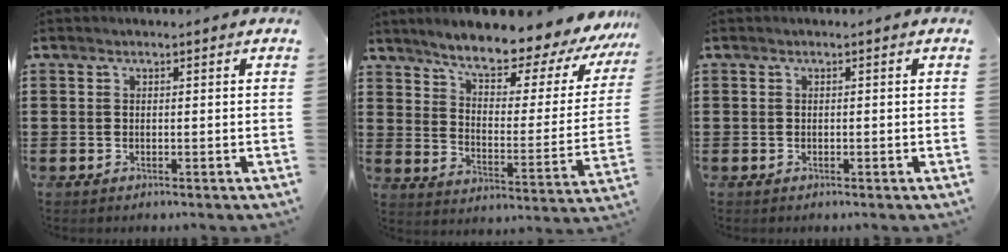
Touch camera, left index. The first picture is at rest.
{"total": 8.4, "force": [7.0, 1.9, 4.2], "torque": [-0.089, -0.052, 0.110]}
{"total": 0.0}